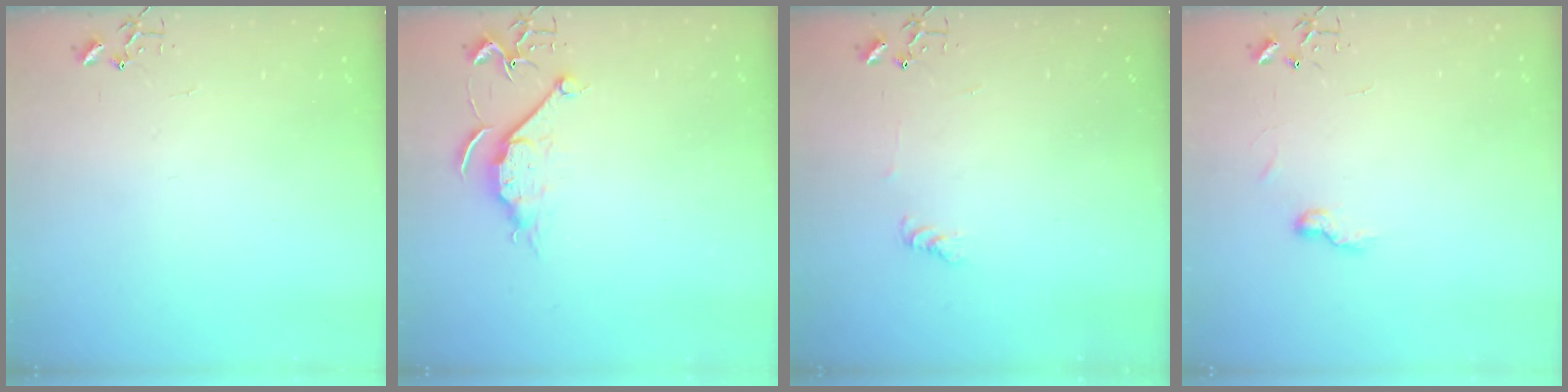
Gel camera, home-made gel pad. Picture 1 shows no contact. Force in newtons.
{"total": 7.7, "press": 7.6, "slide": 0.8}
{"total": 4.5, "press": 4.4, "slide": 0.6}
{"total": 6.0, "press": 6.0, "slide": 0.7}